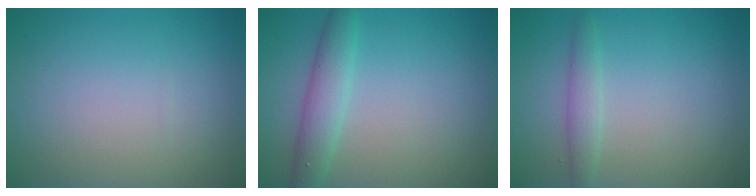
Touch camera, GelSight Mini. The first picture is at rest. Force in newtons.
{"total": 3.0, "press": 3.0, "slide": 0.1}
{"total": 1.7, "press": 1.7, "slide": 0.1}